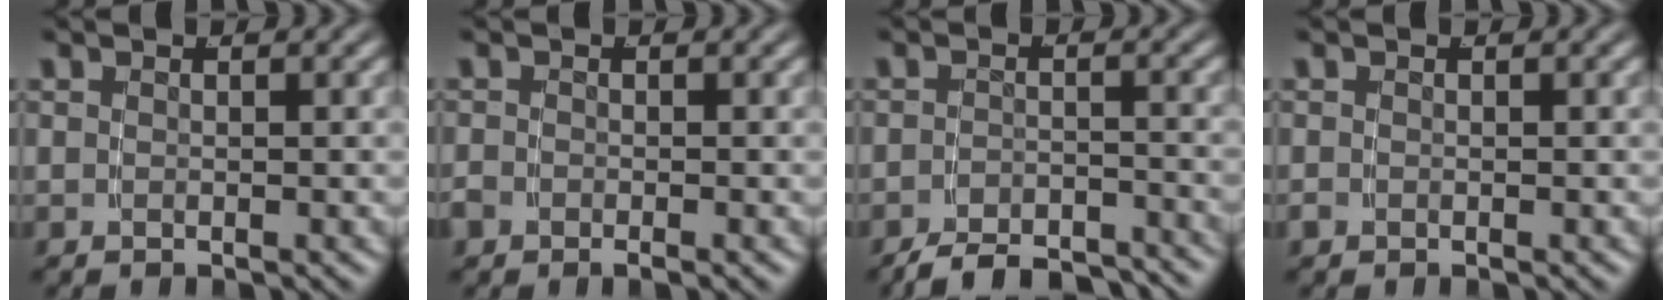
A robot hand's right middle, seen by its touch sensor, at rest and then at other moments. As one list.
[{"total": 1.7, "force": [-1.3, 0.9, 0.6], "torque": [-0.012, -0.006, -0.021]}, {"total": 5.8, "force": [-5.6, 1.1, 1.1], "torque": [-0.004, -0.011, -0.090]}, {"total": 0.6, "force": [-0.5, 0.2, 0.1], "torque": [-0.004, -0.007, -0.007]}]